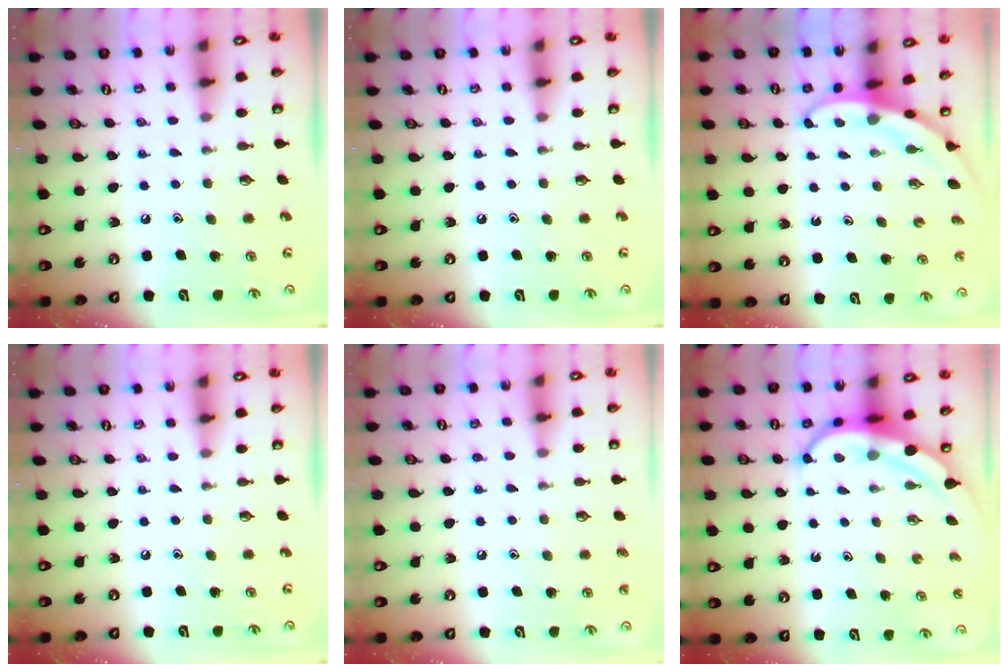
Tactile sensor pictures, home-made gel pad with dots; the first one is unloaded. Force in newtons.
{"total": 0.0}
{"total": 3.3, "press": 3.3, "slide": 0.1}
{"total": 0.0}
{"total": 5.4, "press": 5.4, "slide": 0.6}
{"total": 6.8, "press": 6.8, "slide": 0.8}